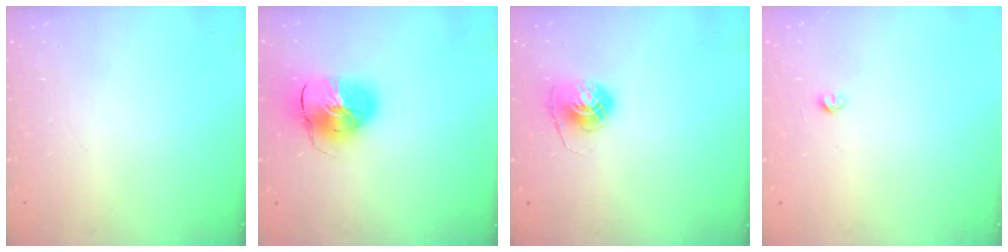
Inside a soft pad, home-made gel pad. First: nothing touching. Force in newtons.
{"total": 11.5, "press": 11.4, "slide": 1.5}
{"total": 6.0, "press": 6.0, "slide": 0.4}
{"total": 3.6, "press": 3.6, "slide": 0.3}